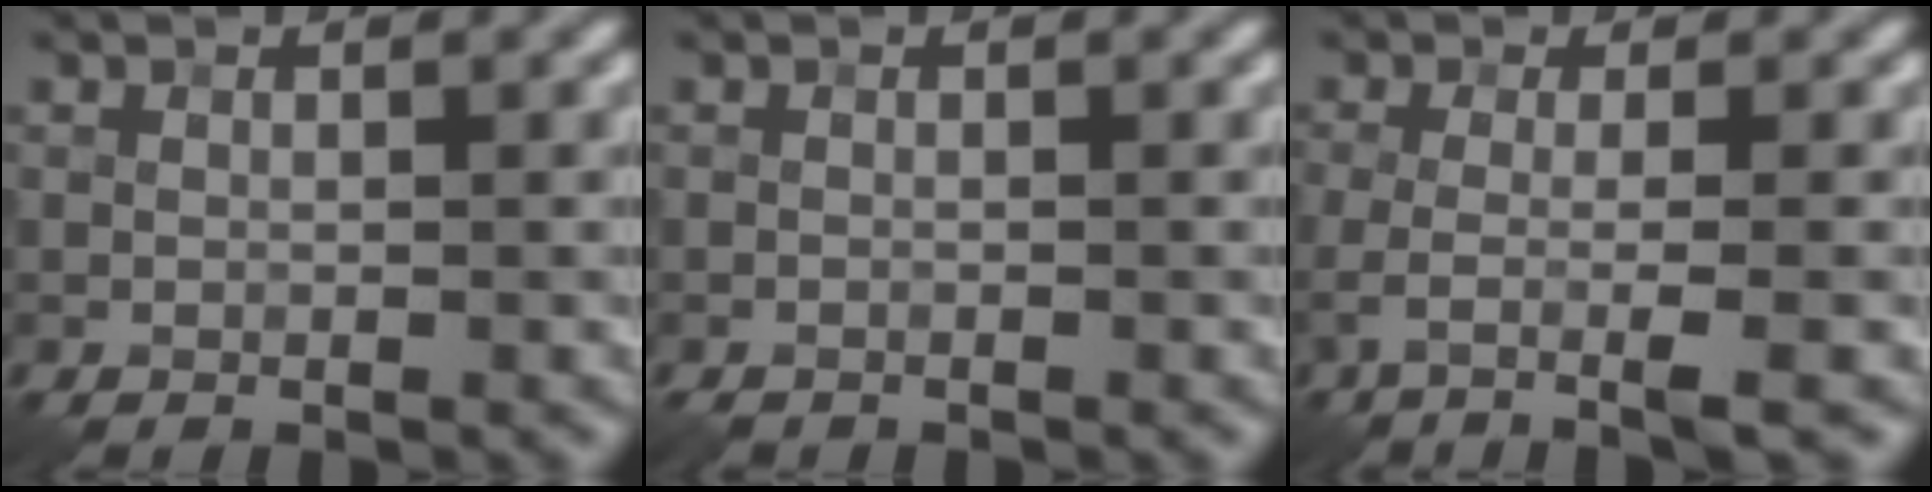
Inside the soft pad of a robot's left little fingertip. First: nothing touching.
{"total": 0.7, "force": [-0.6, 0.2, 0.0], "torque": [0.002, -0.003, -0.013]}
{"total": 3.7, "force": [-1.2, 0.9, 3.4], "torque": [-0.055, -0.008, -0.036]}